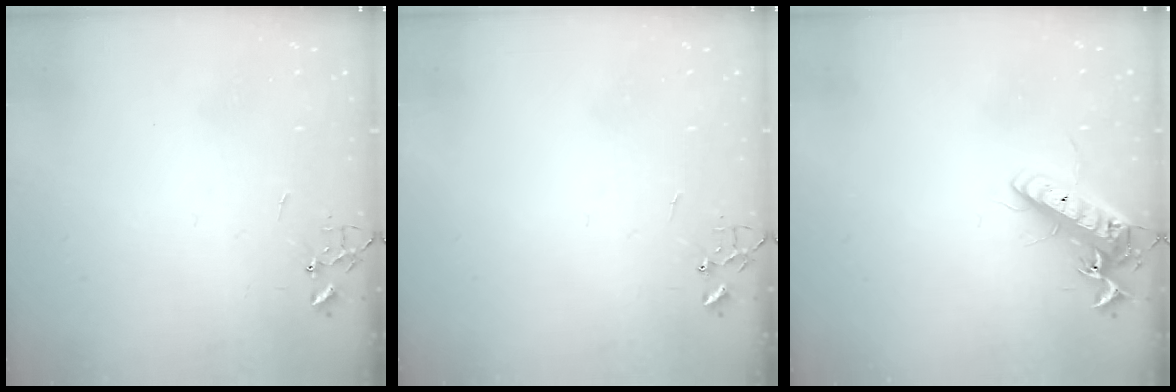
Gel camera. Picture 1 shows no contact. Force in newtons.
{"total": 0.0}
{"total": 15.4, "press": 15.1, "slide": 2.8}